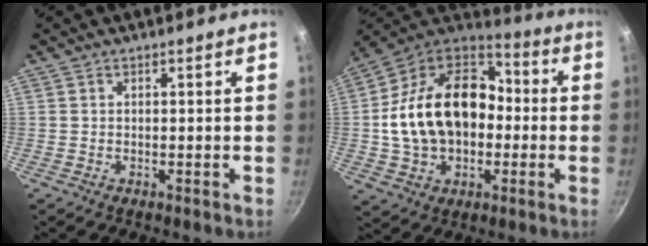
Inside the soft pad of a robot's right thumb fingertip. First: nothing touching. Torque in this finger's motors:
{"motor_torque": [0.89, 3.40, 1.43, -0.74, 0.63]}